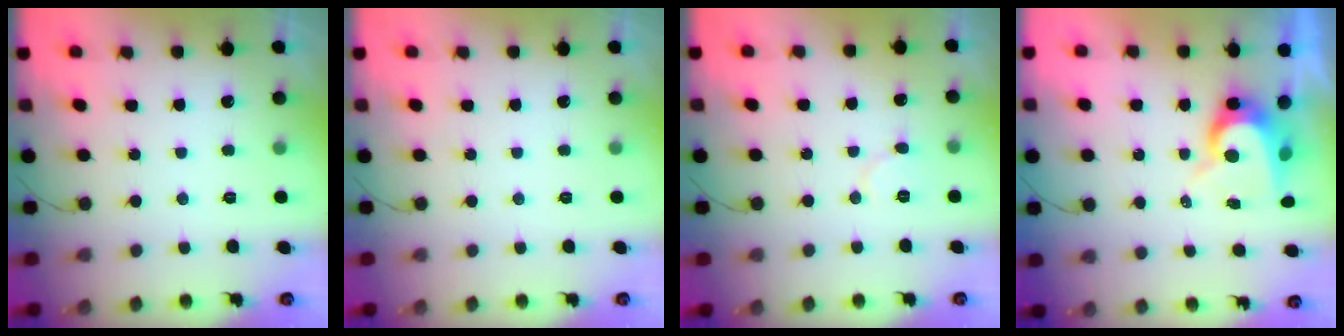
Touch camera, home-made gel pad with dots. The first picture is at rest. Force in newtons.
{"total": 0.0}
{"total": 5.3, "press": 5.3, "slide": 0.6}
{"total": 8.2, "press": 8.1, "slide": 0.6}